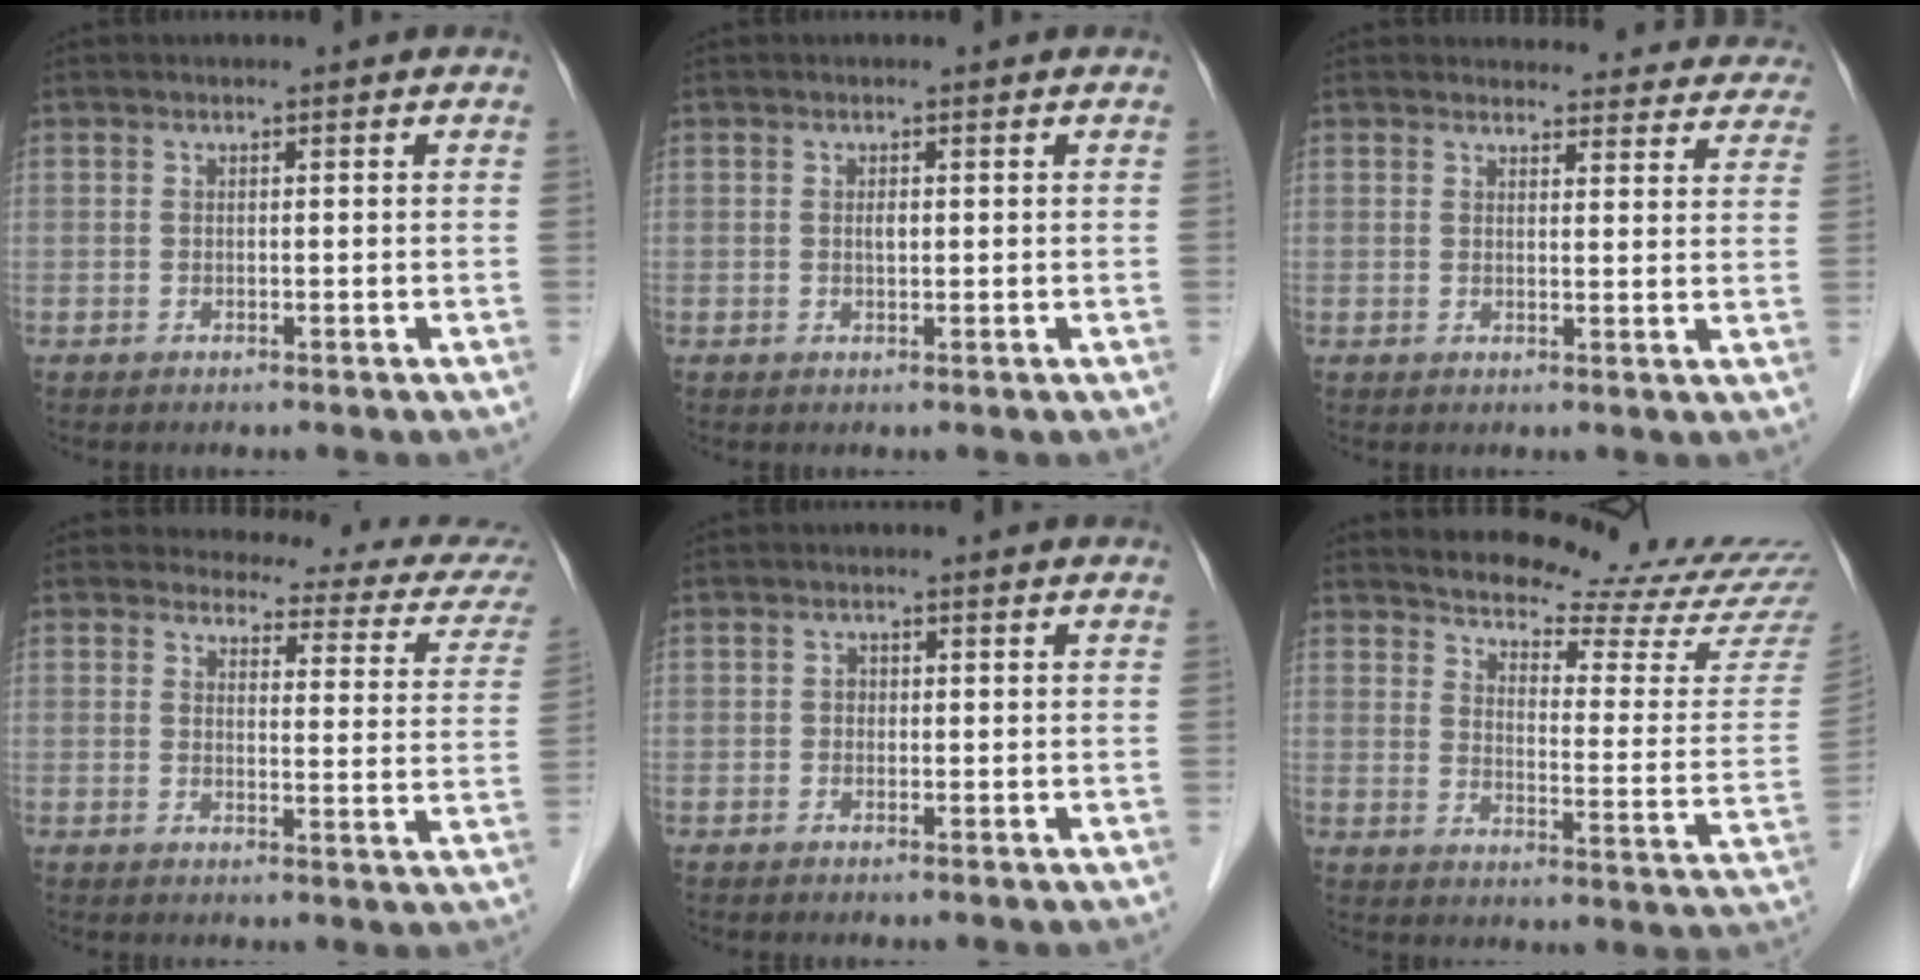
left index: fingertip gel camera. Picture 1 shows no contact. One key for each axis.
{"total": 0.9, "fx": 0.2, "fy": 0.4, "fz": 0.8, "tx": -0.015, "ty": 0.000, "tz": 0.002}
{"total": 16.2, "fx": 15.4, "fy": 4.5, "fz": 1.9, "tx": 0.014, "ty": -0.029, "tz": 0.150}
{"total": 14.4, "fx": 13.5, "fy": 3.1, "fz": 3.8, "tx": -0.016, "ty": -0.054, "tz": 0.120}
{"total": 0.8, "fx": 0.0, "fy": 0.8, "fz": 0.4, "tx": -0.004, "ty": 0.003, "tz": -0.003}
{"total": 18.8, "fx": 18.0, "fy": 1.1, "fz": 5.2, "tx": -0.074, "ty": -0.102, "tz": 0.210}